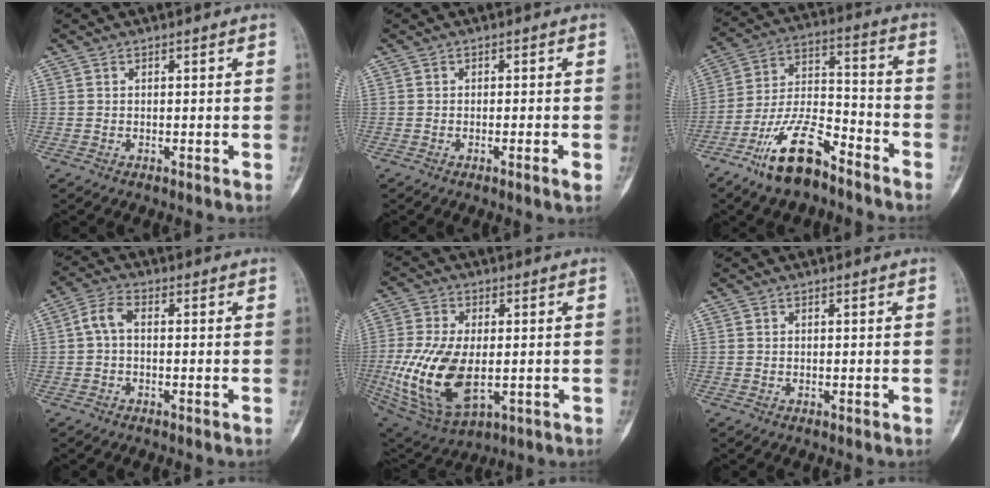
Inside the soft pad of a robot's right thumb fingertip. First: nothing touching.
{"total": 1.9, "force": [-0.7, 0.0, 1.7], "torque": [-0.035, -0.004, -0.013]}
{"total": 14.7, "force": [-9.9, 5.5, 9.3], "torque": [-0.170, 0.072, -0.188]}
{"total": 3.9, "force": [-0.1, 2.0, 3.3], "torque": [-0.068, 0.013, -0.009]}
{"total": 17.0, "force": [-1.9, 9.4, 14.0], "torque": [-0.285, -0.012, -0.015]}
{"total": 0.0}